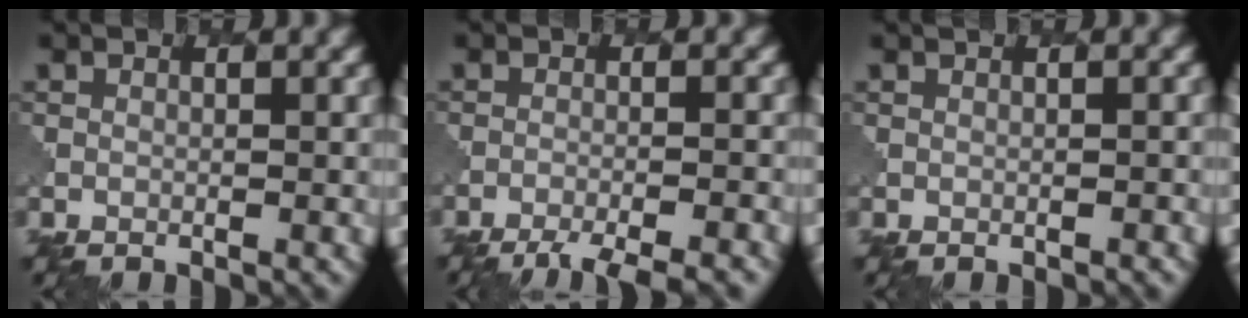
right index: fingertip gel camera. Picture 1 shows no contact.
{"total": 5.5, "force": [-4.7, 0.9, 2.7], "torque": [-0.038, -0.011, -0.073]}
{"total": 0.9, "force": [-0.1, 0.3, 0.8], "torque": [-0.003, -0.002, -0.003]}